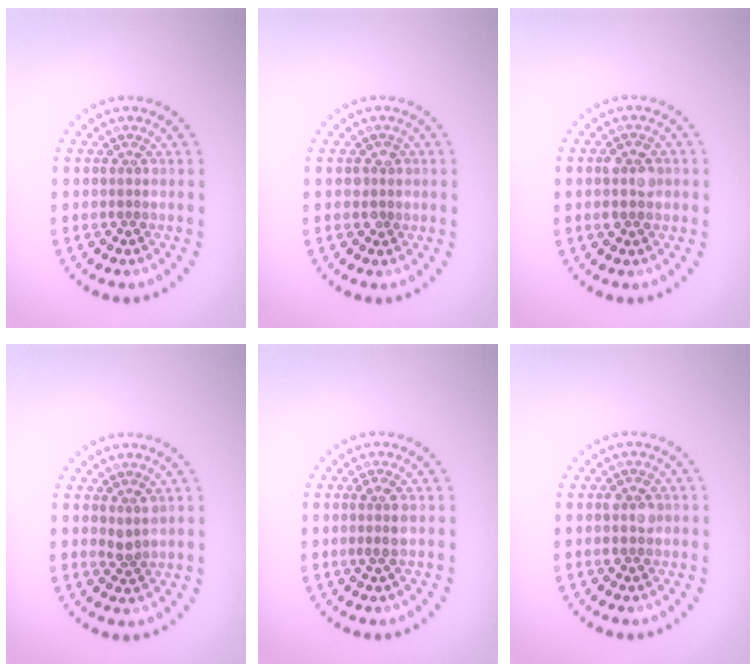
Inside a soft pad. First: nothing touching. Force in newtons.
{"total": 1.1, "press": 1.0, "slide": 0.4}
{"total": 2.8, "press": 2.8, "slide": 0.2}
{"total": 1.2, "press": 1.0, "slide": 0.6}
{"total": 1.7, "press": 1.5, "slide": 0.9}
{"total": 2.4, "press": 2.4, "slide": 0.1}